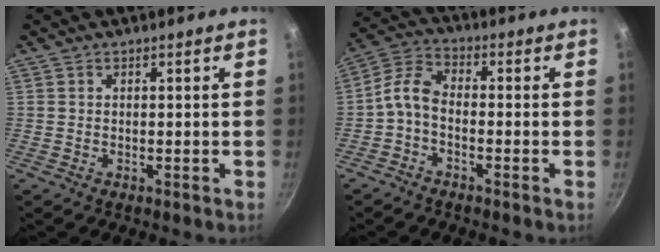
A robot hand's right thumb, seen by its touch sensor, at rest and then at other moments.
{"total": 5.7, "force": [-2.1, 3.1, 4.3], "torque": [-0.098, 0.034, -0.055]}